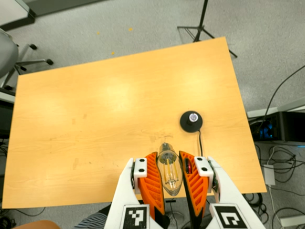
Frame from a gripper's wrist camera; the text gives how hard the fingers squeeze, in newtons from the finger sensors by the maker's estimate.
{"total": 23.5, "left": 25.7, "right": 21.3}